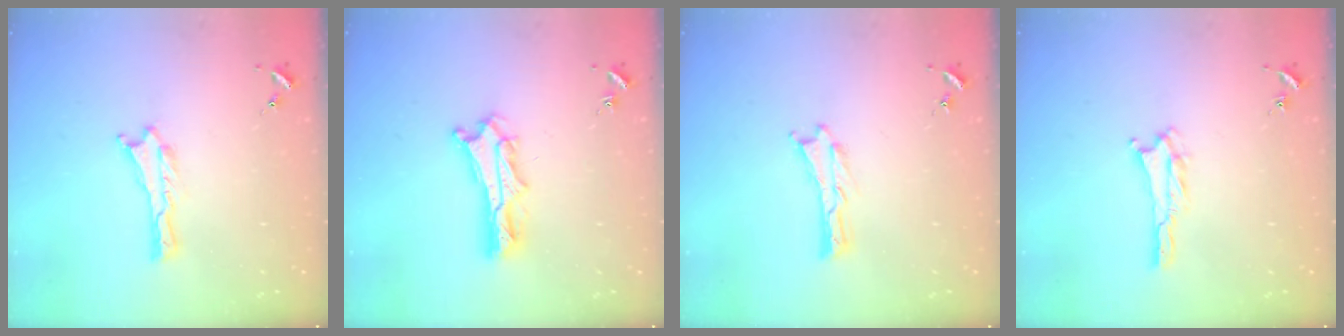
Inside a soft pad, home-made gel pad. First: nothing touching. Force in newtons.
{"total": 5.2, "press": 5.2, "slide": 0.6}
{"total": 0.0}
{"total": 1.4, "press": 1.4, "slide": 0.2}